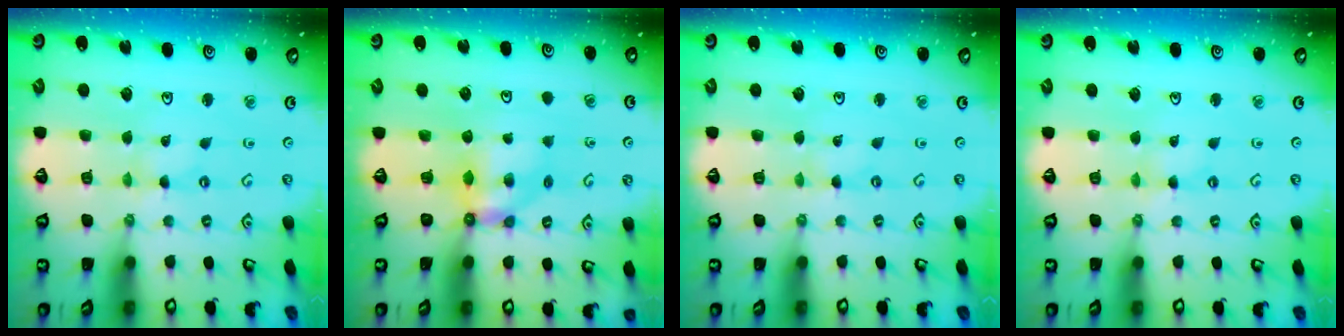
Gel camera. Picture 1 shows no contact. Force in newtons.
{"total": 5.5, "press": 5.5, "slide": 0.2}
{"total": 0.0}
{"total": 1.1, "press": 1.1, "slide": 0.3}